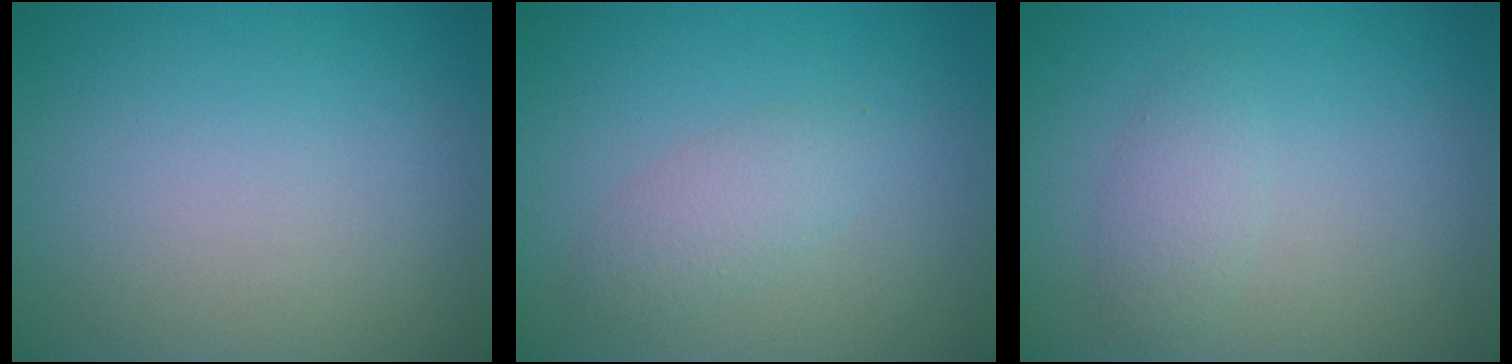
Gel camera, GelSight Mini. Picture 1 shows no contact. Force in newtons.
{"total": 2.0, "press": 1.9, "slide": 0.1}
{"total": 1.8, "press": 1.8, "slide": 0.1}